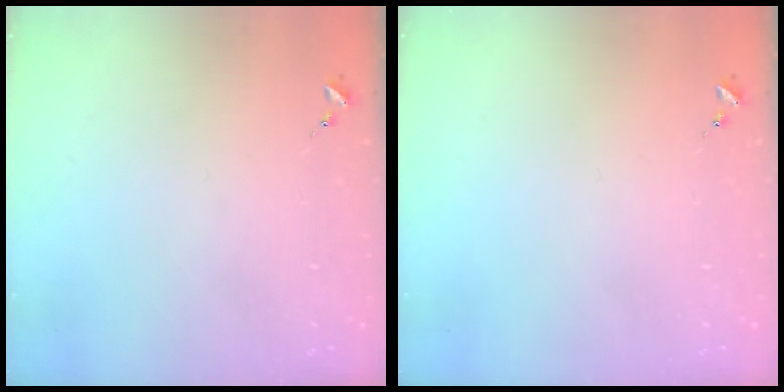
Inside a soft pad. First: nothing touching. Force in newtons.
{"total": 0.0}